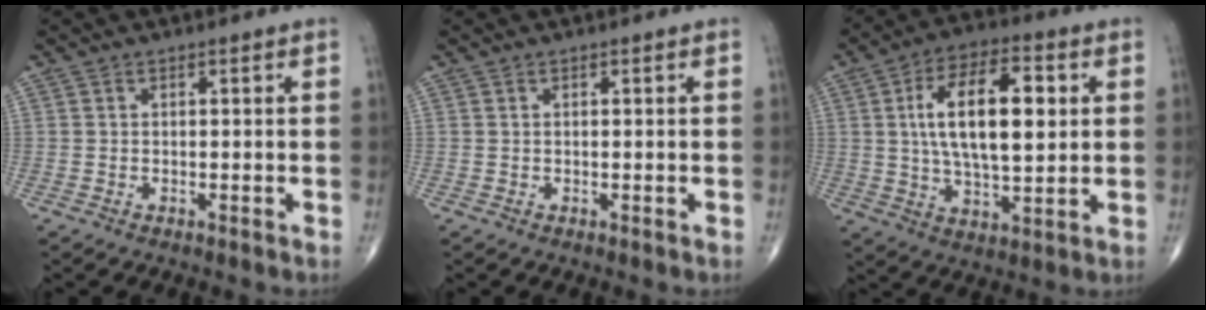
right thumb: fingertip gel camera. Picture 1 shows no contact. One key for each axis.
{"total": 0.0}
{"total": 16.6, "fx": 2.9, "fy": 7.5, "fz": 14.5, "tx": -0.231, "ty": 0.005, "tz": 0.049}